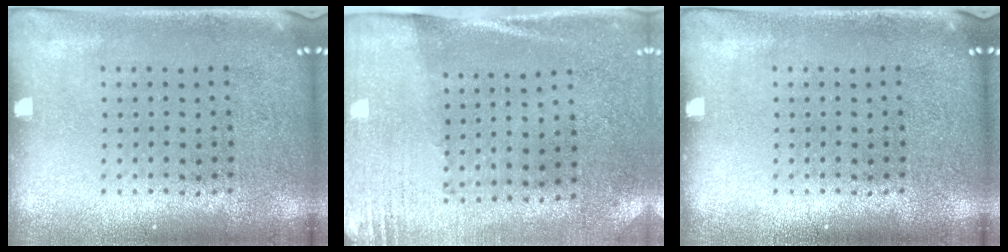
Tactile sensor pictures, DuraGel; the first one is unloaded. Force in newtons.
{"total": 2.8, "press": 2.4, "slide": 1.4}
{"total": 0.0}